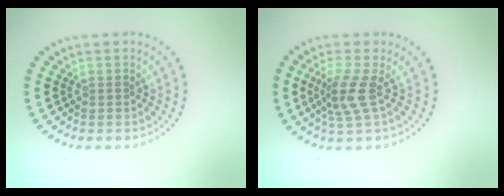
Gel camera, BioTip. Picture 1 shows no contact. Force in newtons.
{"total": 2.9, "press": 2.2, "slide": 1.9}